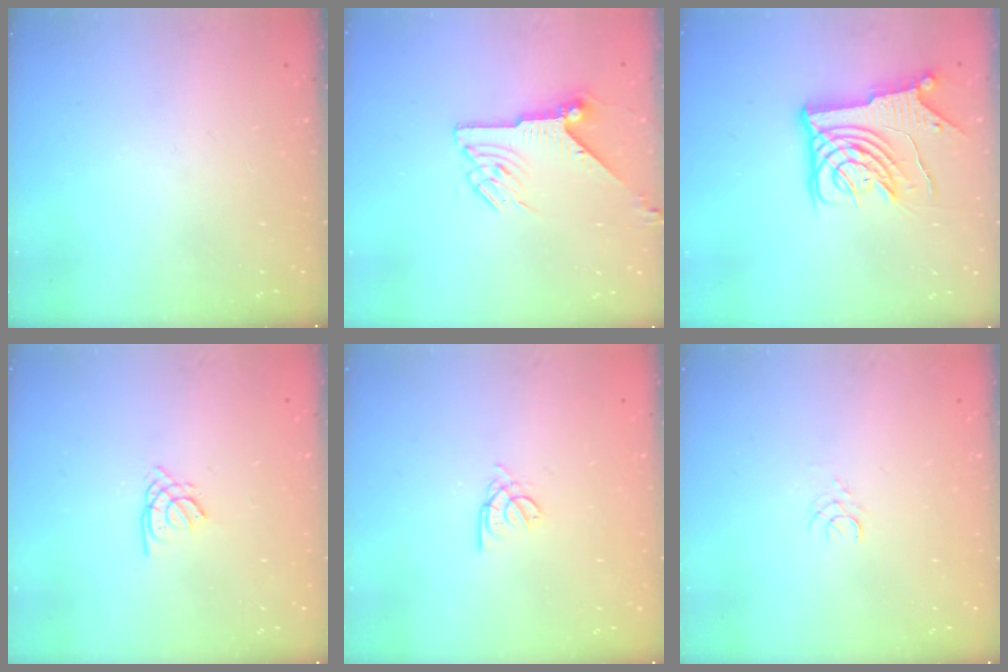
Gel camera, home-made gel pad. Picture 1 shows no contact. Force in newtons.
{"total": 7.8, "press": 7.8, "slide": 0.2}
{"total": 12.6, "press": 12.6, "slide": 1.4}
{"total": 1.5, "press": 1.4, "slide": 0.4}
{"total": 2.2, "press": 2.1, "slide": 0.6}
{"total": 2.4, "press": 2.4, "slide": 0.3}